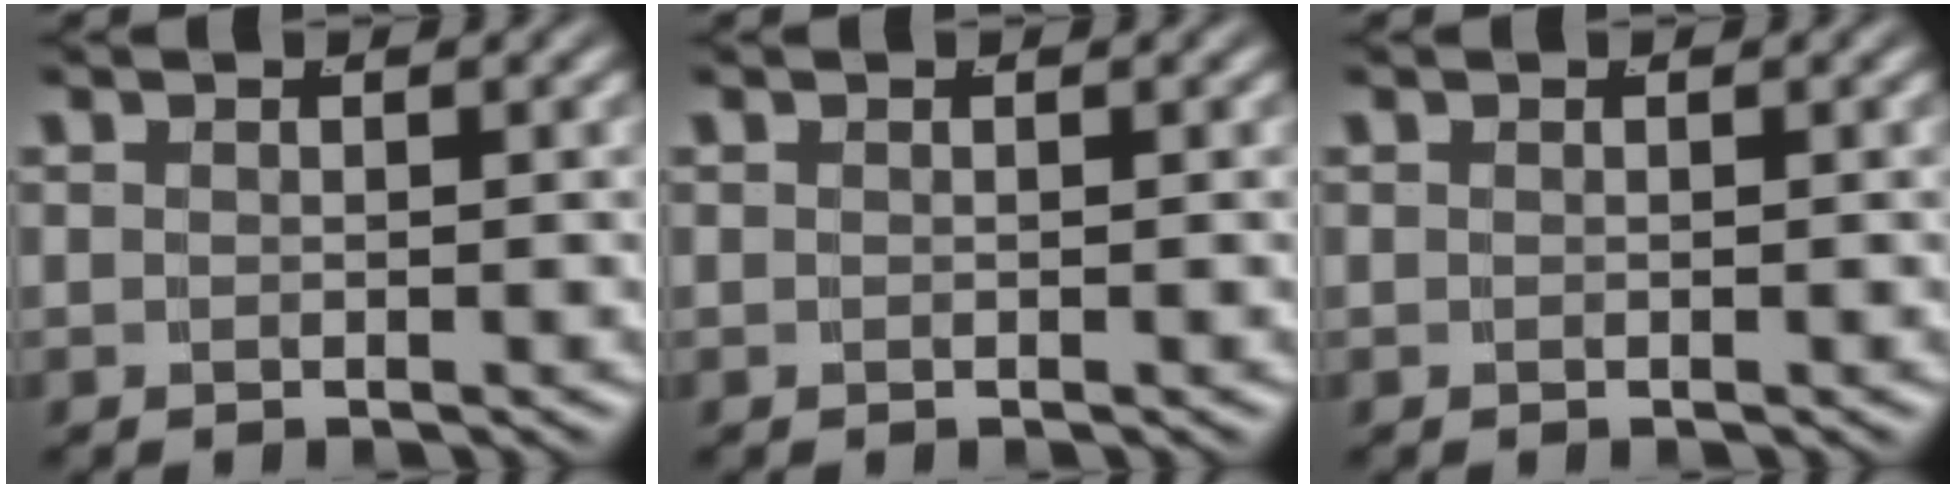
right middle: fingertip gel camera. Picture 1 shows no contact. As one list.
[{"total": 0.0}, {"total": 0.0}]